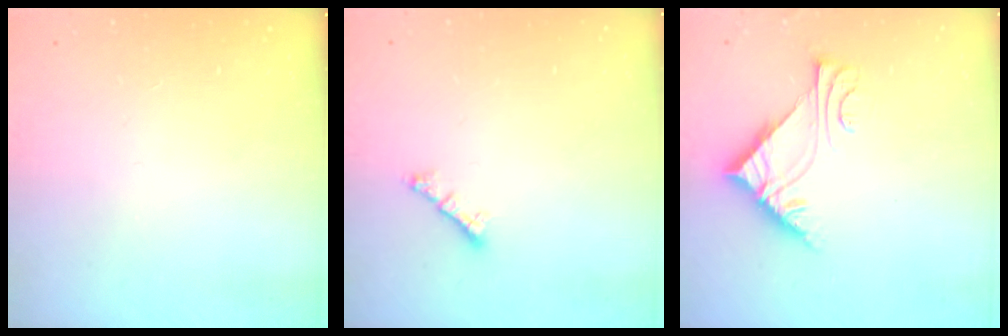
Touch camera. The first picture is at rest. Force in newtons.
{"total": 0.8, "press": 0.7, "slide": 0.4}
{"total": 6.5, "press": 6.5, "slide": 0.7}